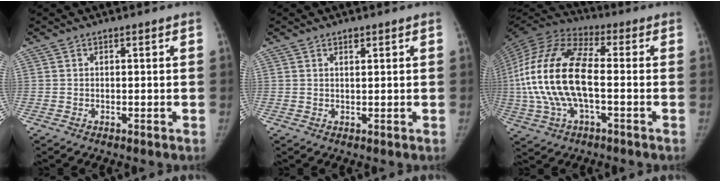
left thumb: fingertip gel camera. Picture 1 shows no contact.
{"total": 1.3, "force": [0.8, 0.5, 0.9], "torque": [-0.009, -0.002, 0.012]}
{"total": 20.2, "force": [-1.5, 9.4, 17.8], "torque": [-0.384, 0.027, -0.030]}